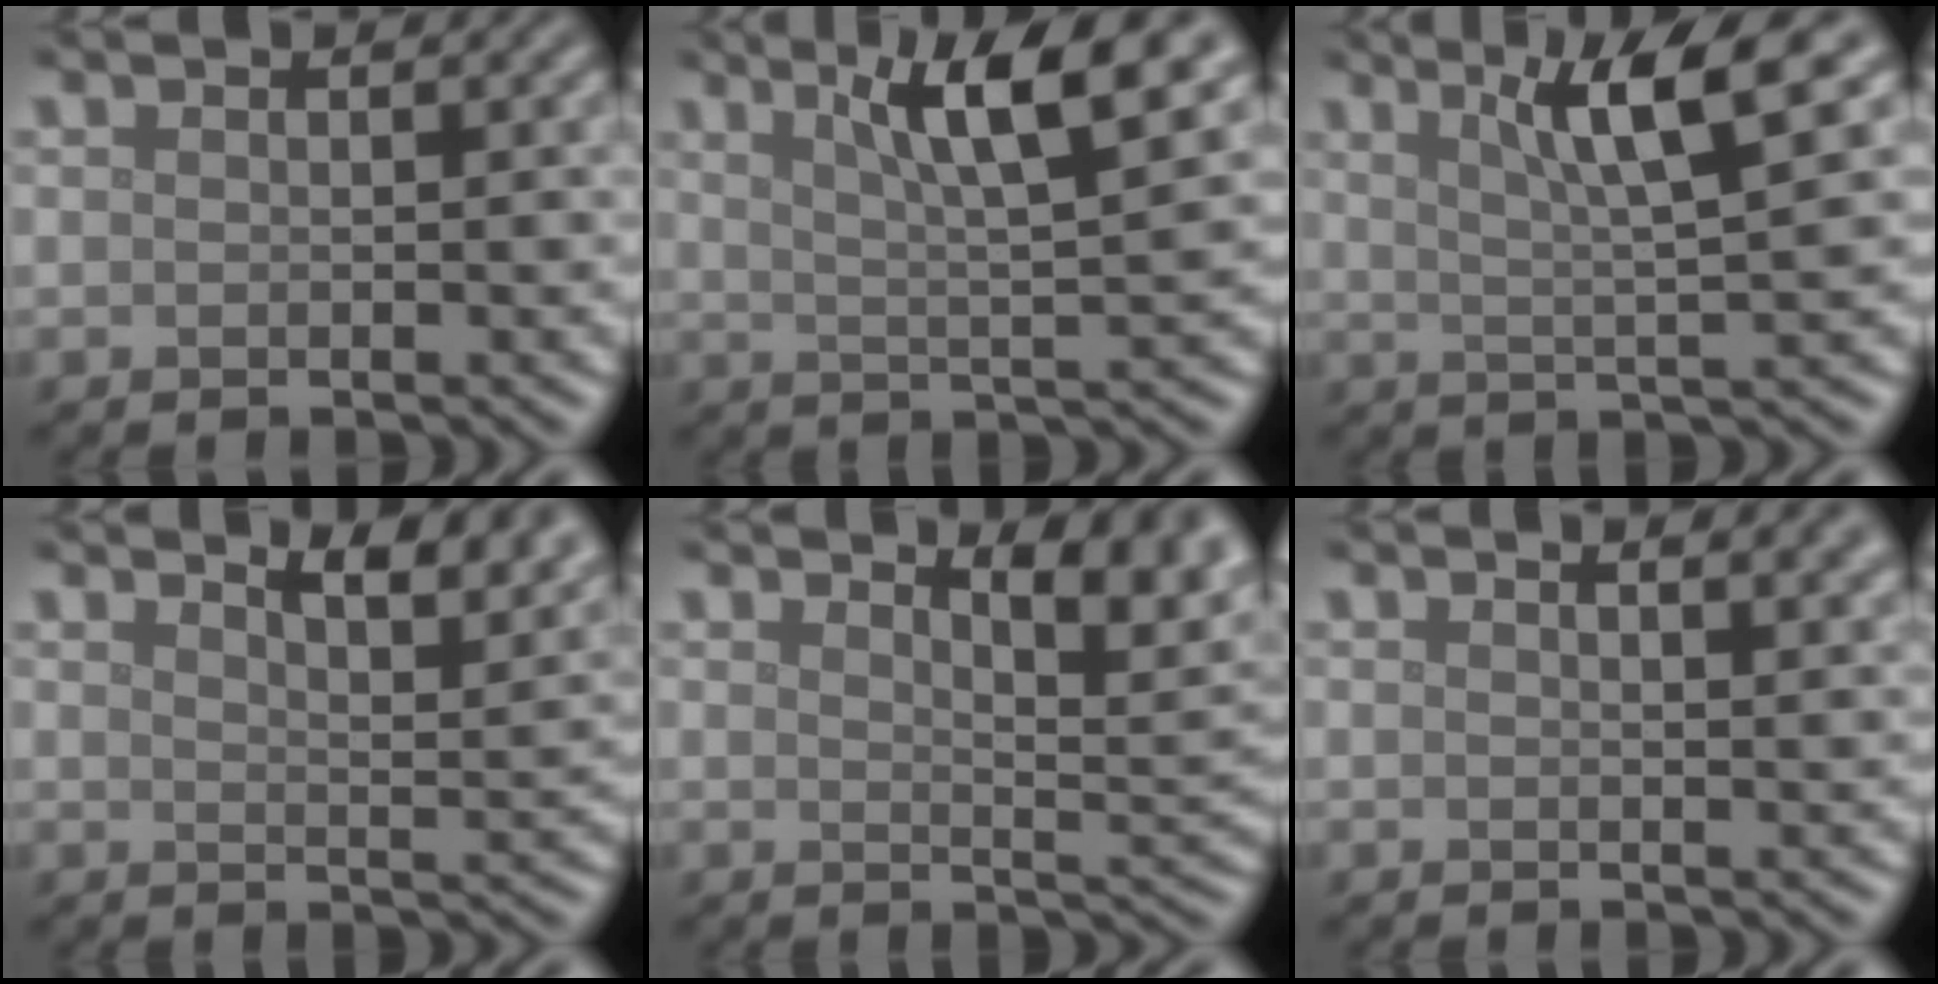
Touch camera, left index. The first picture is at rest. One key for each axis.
{"total": 7.8, "fx": 3.8, "fy": 1.2, "fz": 6.7, "tx": -0.093, "ty": 0.009, "tz": 0.062}
{"total": 6.5, "fx": 3.1, "fy": 0.7, "fz": 5.7, "tx": -0.086, "ty": 0.008, "tz": 0.052}
{"total": 5.8, "fx": 4.3, "fy": 1.7, "fz": 3.4, "tx": -0.035, "ty": 0.015, "tz": 0.041}
{"total": 5.5, "fx": 3.4, "fy": 1.7, "fz": 4.0, "tx": -0.043, "ty": 0.003, "tz": 0.046}
{"total": 4.6, "fx": 2.9, "fy": 1.9, "fz": 3.1, "tx": -0.011, "ty": 0.024, "tz": 0.019}